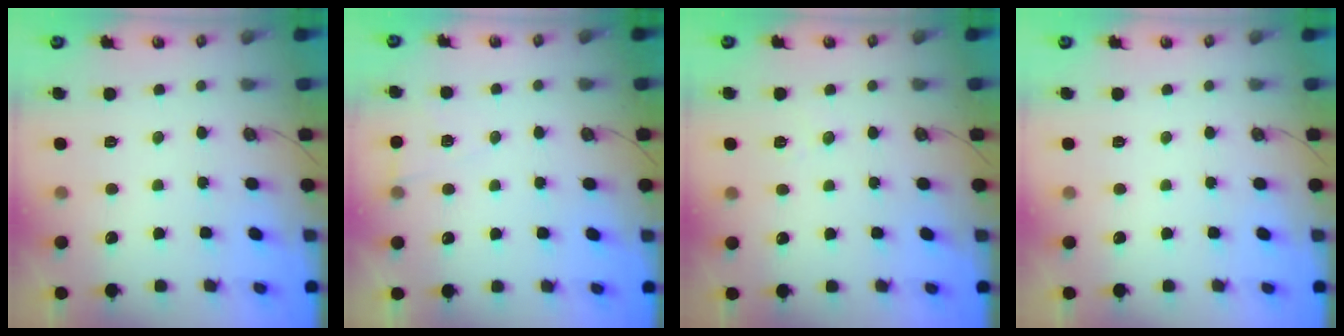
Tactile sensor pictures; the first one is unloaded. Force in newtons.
{"total": 4.9, "press": 3.8, "slide": 3.2}
{"total": 4.5, "press": 4.2, "slide": 1.5}
{"total": 0.0}